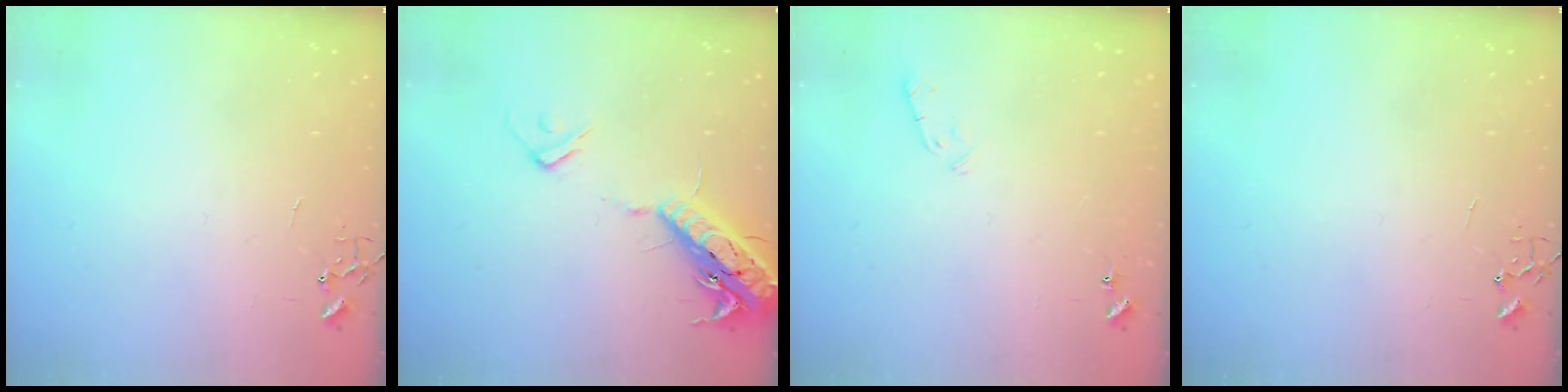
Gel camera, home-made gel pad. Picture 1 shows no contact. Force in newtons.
{"total": 17.1, "press": 16.7, "slide": 3.7}
{"total": 4.5, "press": 4.5, "slide": 0.4}
{"total": 0.0}